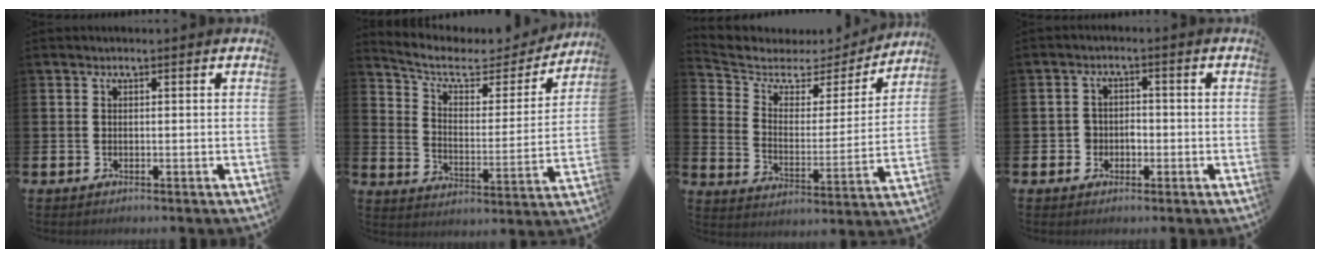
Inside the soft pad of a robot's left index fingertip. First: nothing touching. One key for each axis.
{"total": 7.5, "fx": 6.1, "fy": 3.2, "fz": 3.0, "tx": -0.079, "ty": -0.044, "tz": 0.097}
{"total": 5.1, "fx": 4.2, "fy": 2.7, "fz": 1.1, "tx": -0.057, "ty": -0.037, "tz": 0.063}
{"total": 2.5, "fx": -1.2, "fy": 2.1, "fz": 0.3, "tx": -0.011, "ty": 0.004, "tz": -0.029}